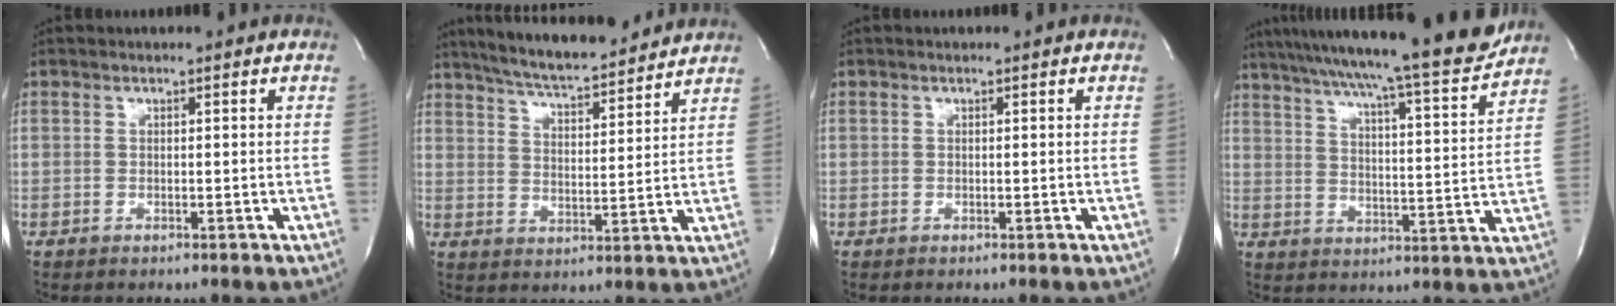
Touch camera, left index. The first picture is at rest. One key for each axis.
{"total": 14.7, "fx": 13.3, "fy": 1.7, "fz": 5.8, "tx": -0.103, "ty": 0.009, "tz": 0.205}
{"total": 0.0}
{"total": 20.8, "fx": 18.4, "fy": -0.5, "fz": 9.6, "tx": -0.159, "ty": -0.030, "tz": 0.262}